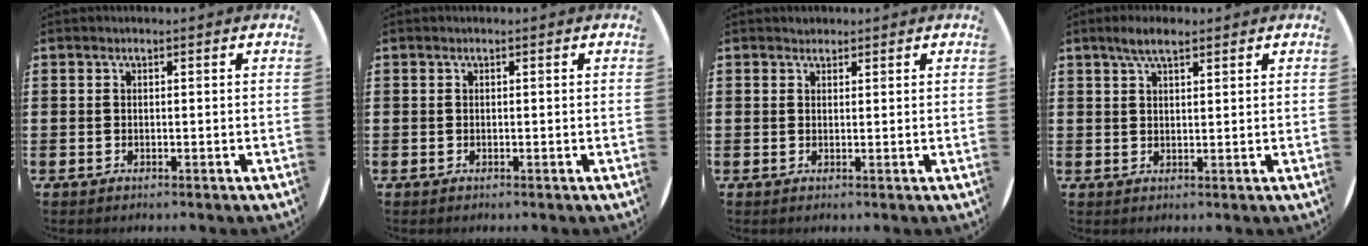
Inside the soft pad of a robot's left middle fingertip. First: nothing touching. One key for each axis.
{"total": 0.0}
{"total": 0.9, "fx": 0.8, "fy": 0.3, "fz": -0.1, "tx": 0.002, "ty": 0.003, "tz": 0.016}
{"total": 3.5, "fx": 2.5, "fy": 1.0, "fz": 2.2, "tx": -0.039, "ty": 0.003, "tz": 0.043}